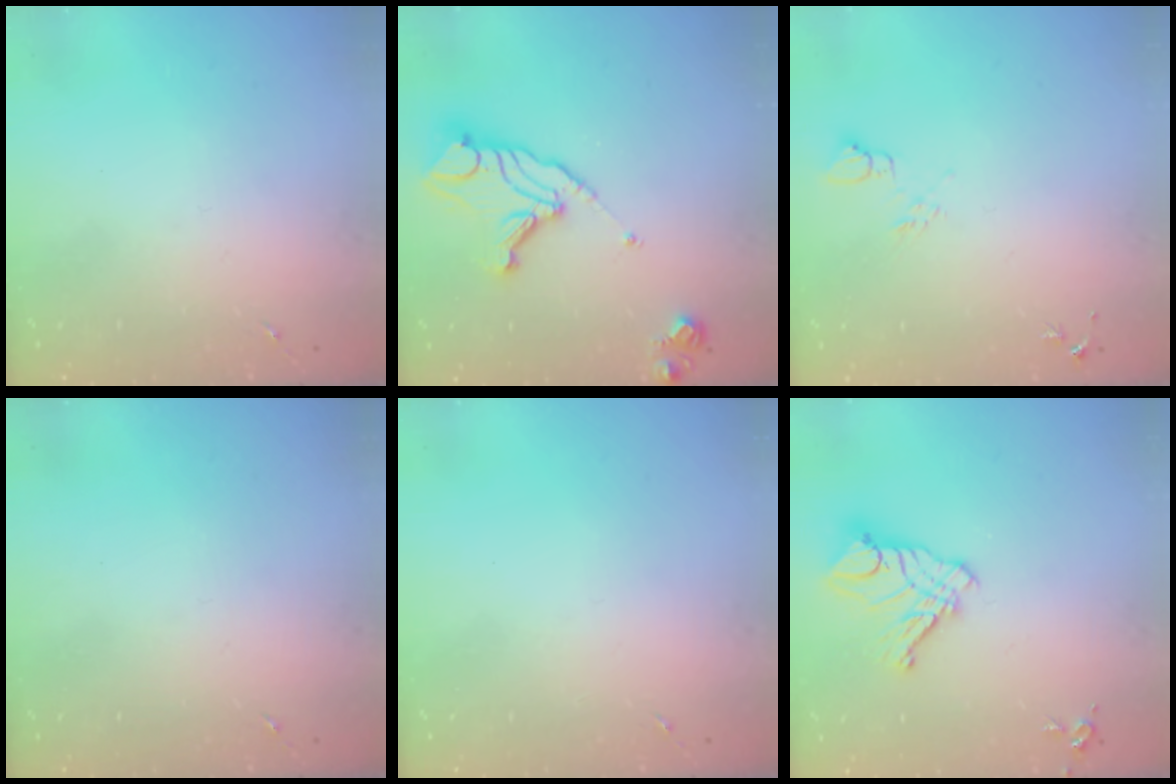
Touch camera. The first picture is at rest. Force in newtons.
{"total": 14.9, "press": 14.8, "slide": 1.5}
{"total": 6.6, "press": 6.5, "slide": 0.8}
{"total": 0.0}
{"total": 0.0}
{"total": 12.0, "press": 11.9, "slide": 1.1}